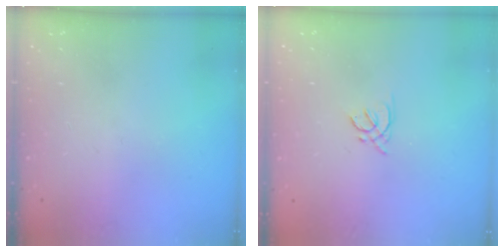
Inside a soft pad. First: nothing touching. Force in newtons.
{"total": 1.8, "press": 1.7, "slide": 0.5}